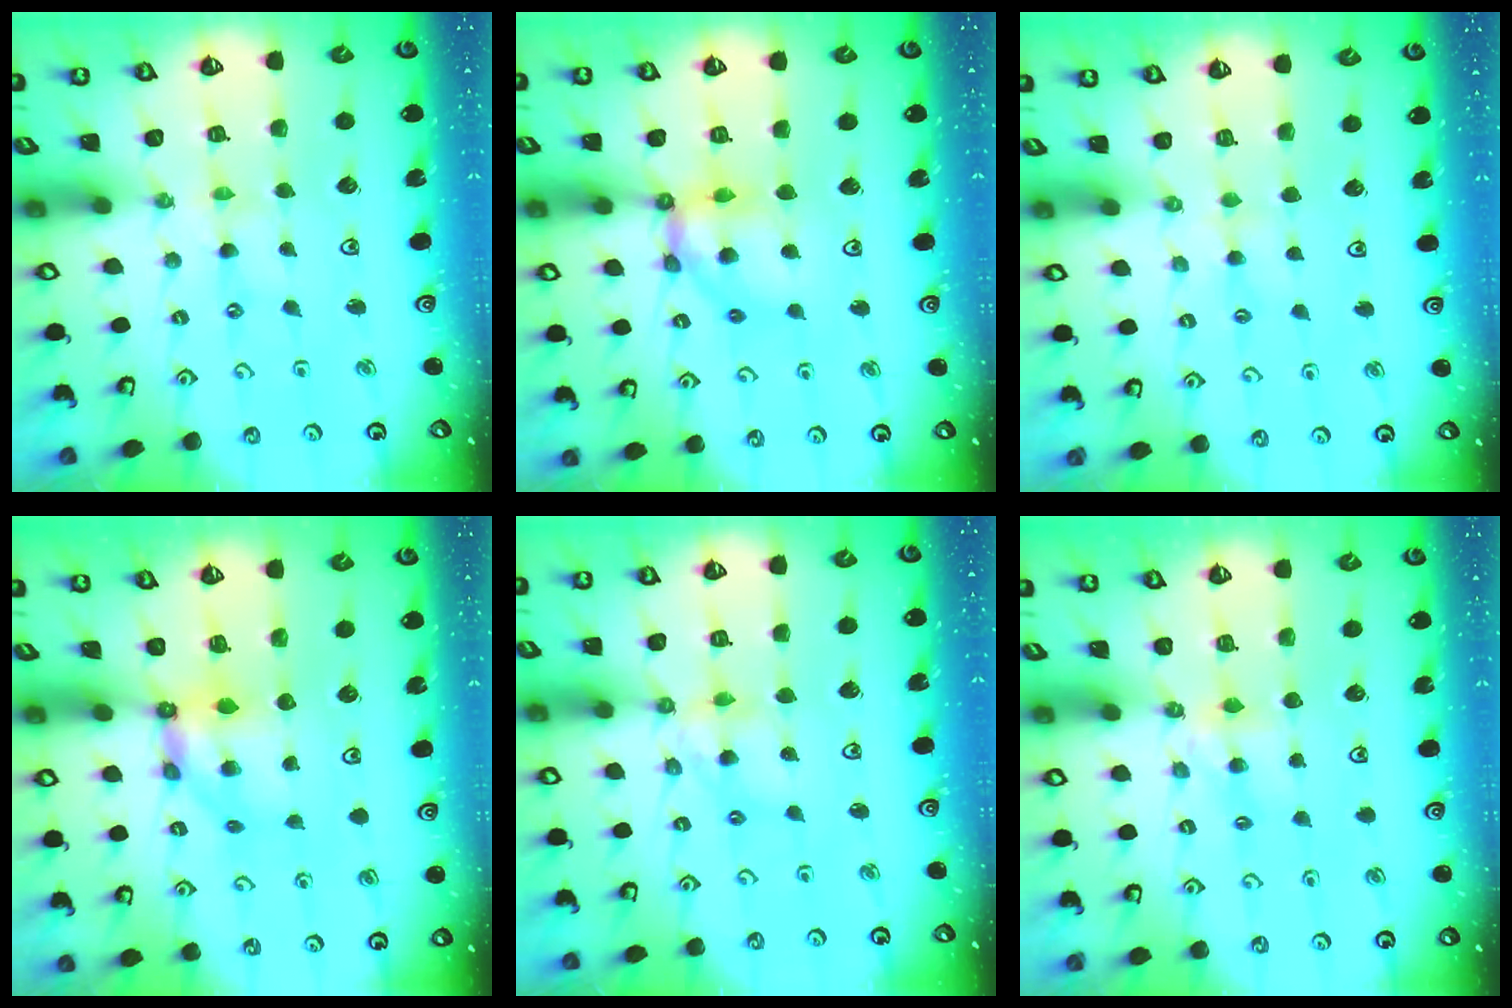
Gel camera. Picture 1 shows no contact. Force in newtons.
{"total": 12.5, "press": 12.5, "slide": 1.2}
{"total": 2.8, "press": 2.7, "slide": 0.5}
{"total": 6.7, "press": 6.7, "slide": 0.6}
{"total": 8.3, "press": 8.2, "slide": 0.9}
{"total": 4.3, "press": 4.3, "slide": 0.4}